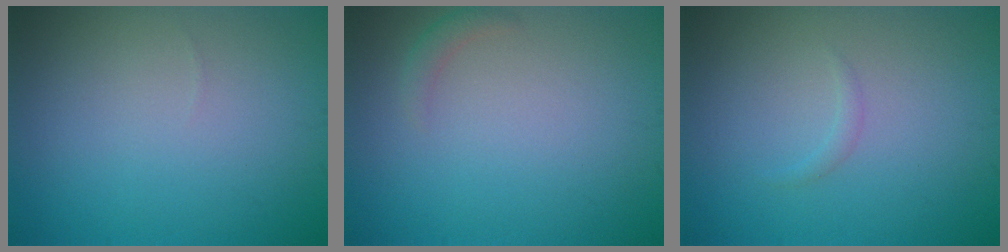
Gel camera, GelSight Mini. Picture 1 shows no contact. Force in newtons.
{"total": 1.0, "press": 1.0, "slide": 0.1}
{"total": 0.6, "press": 0.6, "slide": 0.0}